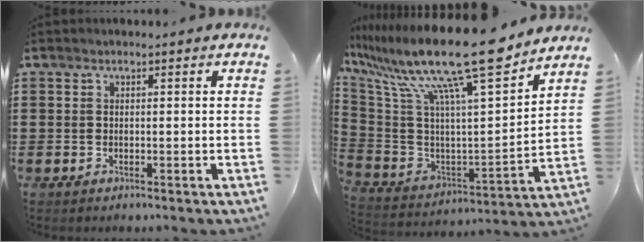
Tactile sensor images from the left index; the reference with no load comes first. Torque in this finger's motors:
{"motor_torque": [1.76, 0.38, 1.05, 0.21]}